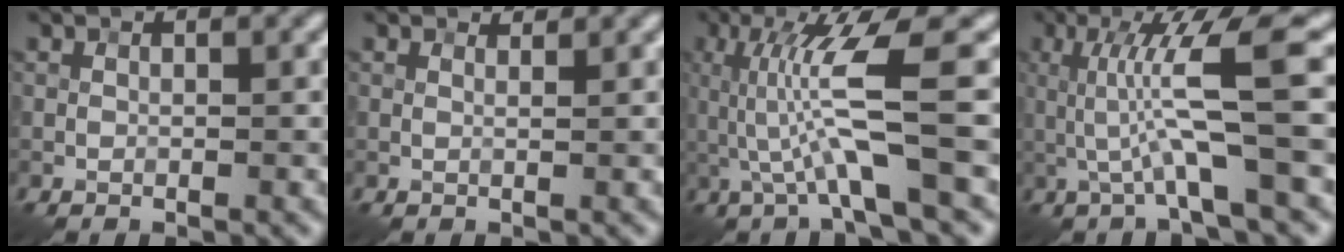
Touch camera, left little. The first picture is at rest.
{"total": 1.8, "force": [1.6, 0.5, 0.7], "torque": [-0.008, -0.007, 0.006]}
{"total": 6.2, "force": [-0.1, 0.7, 6.2], "torque": [-0.130, 0.009, 0.004]}
{"total": 6.6, "force": [-0.3, 0.6, 6.5], "torque": [-0.125, 0.016, -0.001]}